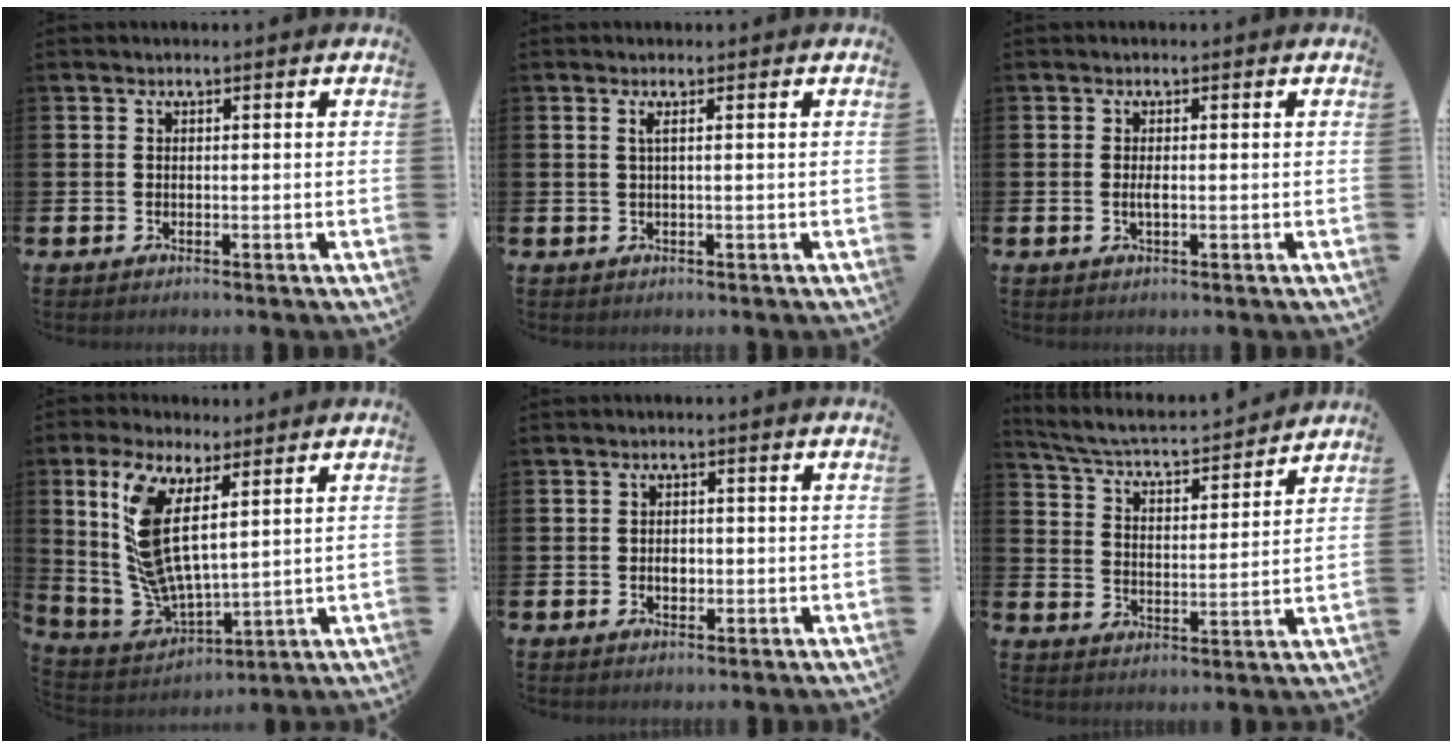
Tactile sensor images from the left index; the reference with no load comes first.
{"total": 1.0, "force": [0.2, -0.1, 0.9], "torque": [-0.024, 0.001, 0.004]}
{"total": 1.3, "force": [-0.2, 0.3, 1.2], "torque": [-0.029, 0.004, -0.004]}
{"total": 10.6, "force": [4.8, 4.5, 8.3], "torque": [-0.206, -0.028, 0.085]}
{"total": 1.8, "force": [-0.3, 1.3, 1.2], "torque": [-0.007, -0.001, -0.012]}
{"total": 4.6, "force": [4.4, 0.7, 1.2], "torque": [-0.053, -0.042, 0.068]}